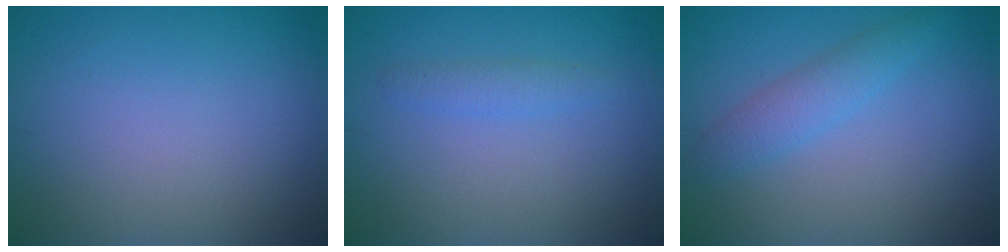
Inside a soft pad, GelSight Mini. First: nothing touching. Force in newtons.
{"total": 1.3, "press": 1.3, "slide": 0.0}
{"total": 2.4, "press": 2.4, "slide": 0.1}